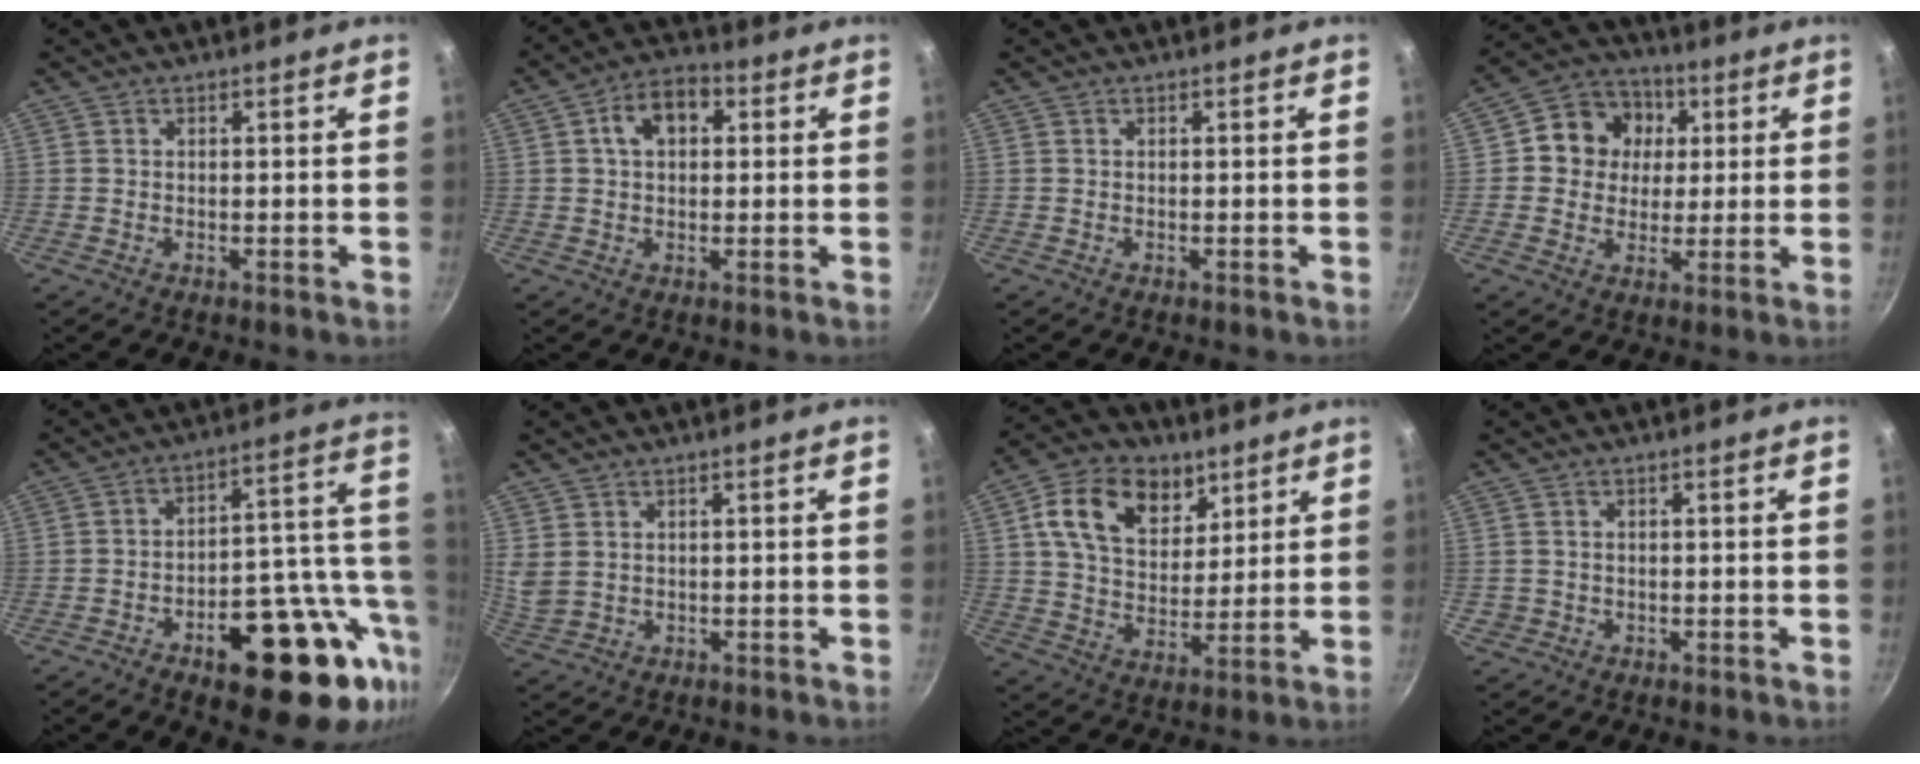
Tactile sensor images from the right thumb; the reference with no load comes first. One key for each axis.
{"total": 7.8, "fx": 1.9, "fy": 5.2, "fz": 5.5, "tx": -0.064, "ty": 0.017, "tz": 0.019}
{"total": 0.0}
{"total": 11.1, "fx": 2.3, "fy": 9.9, "fz": 4.4, "tx": -0.042, "ty": 0.009, "tz": 0.021}
{"total": 22.7, "fx": -8.8, "fy": 10.3, "fz": 18.3, "tx": -0.201, "ty": 0.041, "tz": -0.120}
{"total": 4.1, "fx": 1.4, "fy": 3.1, "fz": 2.3, "tx": -0.039, "ty": -0.009, "tz": 0.034}
{"total": 15.7, "fx": 7.1, "fy": 10.7, "fz": 9.0, "tx": -0.125, "ty": -0.021, "tz": 0.114}
{"total": 1.2, "fx": -0.3, "fy": 1.1, "fz": 0.3, "tx": -0.004, "ty": 0.002, "tz": 0.000}